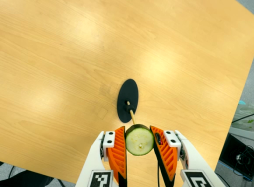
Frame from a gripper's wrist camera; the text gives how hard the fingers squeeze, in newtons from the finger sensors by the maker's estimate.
{"total": 10.0, "left": 9.6, "right": 10.4}